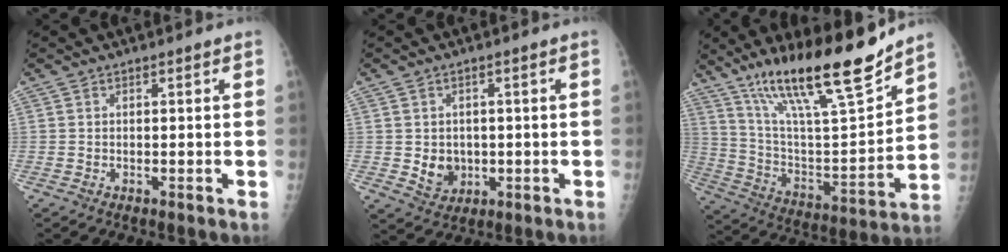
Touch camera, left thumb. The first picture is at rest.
{"total": 5.0, "force": [-0.4, 4.3, 2.5], "torque": [-0.018, -0.001, 0.007]}
{"total": 23.5, "force": [17.2, 4.0, 15.5], "torque": [-0.240, -0.074, 0.303]}